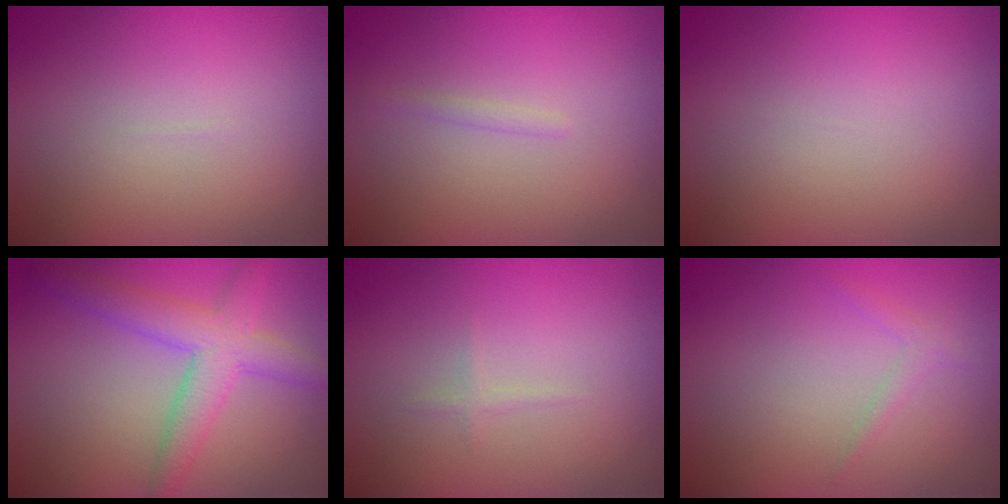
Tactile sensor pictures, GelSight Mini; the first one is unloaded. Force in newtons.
{"total": 0.6, "press": 0.6, "slide": 0.0}
{"total": 0.0}
{"total": 4.8, "press": 4.8, "slide": 0.1}
{"total": 0.5, "press": 0.5, "slide": 0.0}
{"total": 0.9, "press": 0.9, "slide": 0.0}